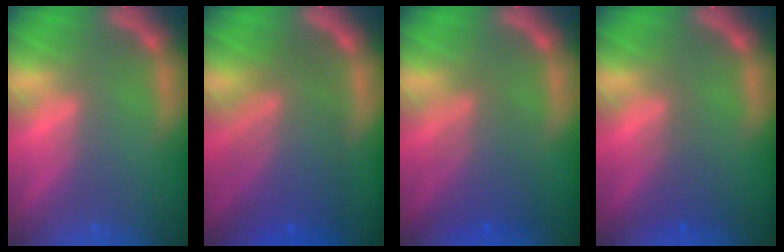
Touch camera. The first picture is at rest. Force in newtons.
{"total": 8.1}
{"total": 4.5}
{"total": 2.0}